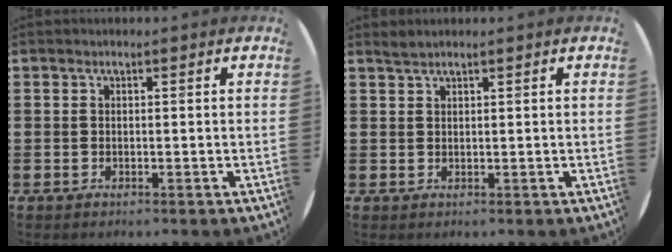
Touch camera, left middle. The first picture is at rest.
{"total": 1.0, "force": [1.0, 0.0, 0.1], "torque": [-0.002, 0.002, 0.019]}